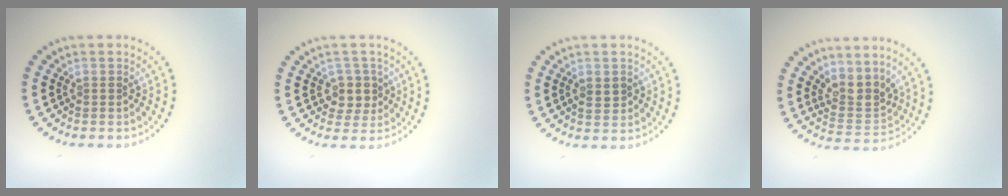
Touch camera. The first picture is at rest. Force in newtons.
{"total": 2.5, "press": 2.2, "slide": 1.2}
{"total": 1.3, "press": 1.3, "slide": 0.1}
{"total": 3.1, "press": 2.4, "slide": 1.9}